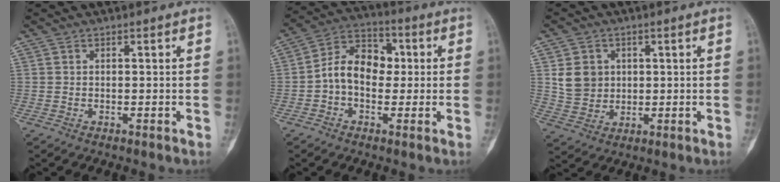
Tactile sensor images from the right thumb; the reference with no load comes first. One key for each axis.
{"total": 10.4, "fx": -0.2, "fy": 7.4, "fz": 7.3, "tx": -0.099, "ty": 0.034, "tz": -0.015}
{"total": 6.7, "fx": 1.5, "fy": 5.9, "fz": 2.9, "tx": -0.030, "ty": -0.006, "tz": 0.038}